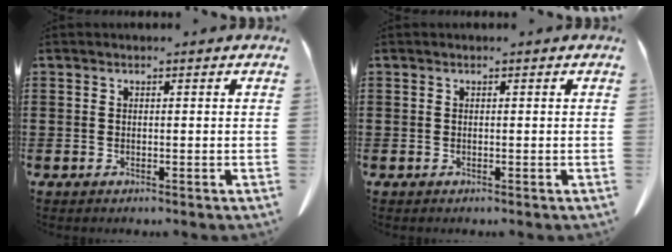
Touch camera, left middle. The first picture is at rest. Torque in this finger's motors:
{"motor_torque": [0.01, 0.00, -0.04, -0.01]}